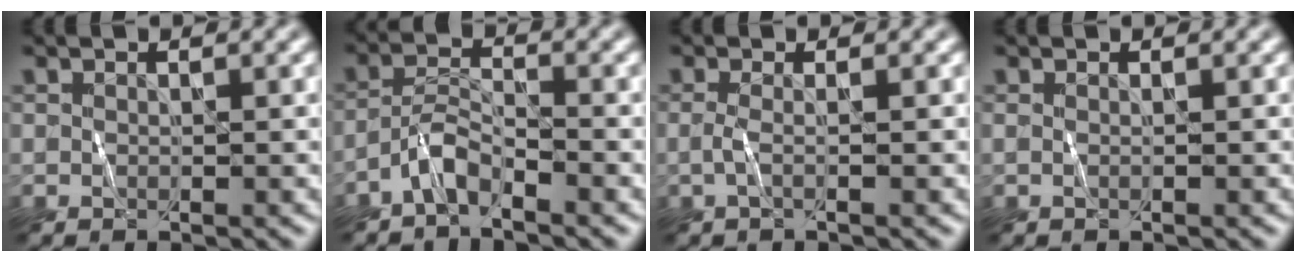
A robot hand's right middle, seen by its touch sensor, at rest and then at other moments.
{"total": 2.5, "force": [-2.0, 0.5, 1.3], "torque": [-0.027, 0.012, -0.045]}
{"total": 1.1, "force": [-0.2, 0.1, 1.1], "torque": [-0.026, -0.003, -0.008]}
{"total": 0.0}